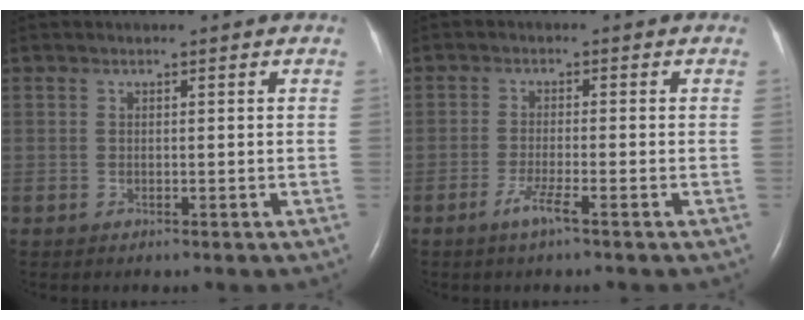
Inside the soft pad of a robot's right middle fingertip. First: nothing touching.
{"total": 2.9, "force": [-1.8, -0.3, 2.3], "torque": [-0.050, -0.006, -0.039]}